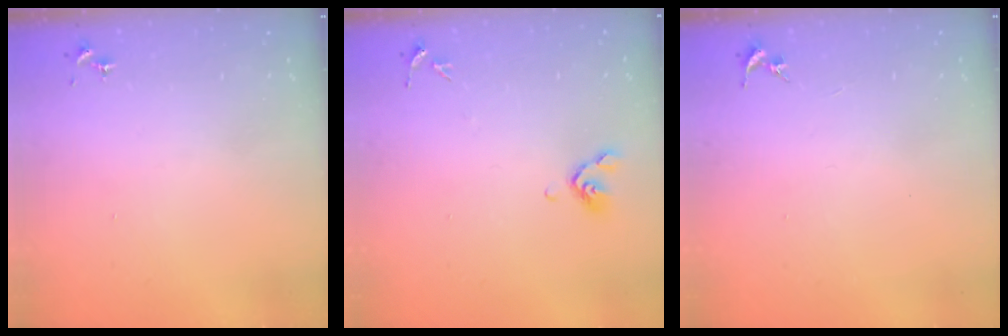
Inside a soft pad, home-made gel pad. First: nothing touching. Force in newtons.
{"total": 6.3, "press": 6.1, "slide": 1.5}
{"total": 0.0}